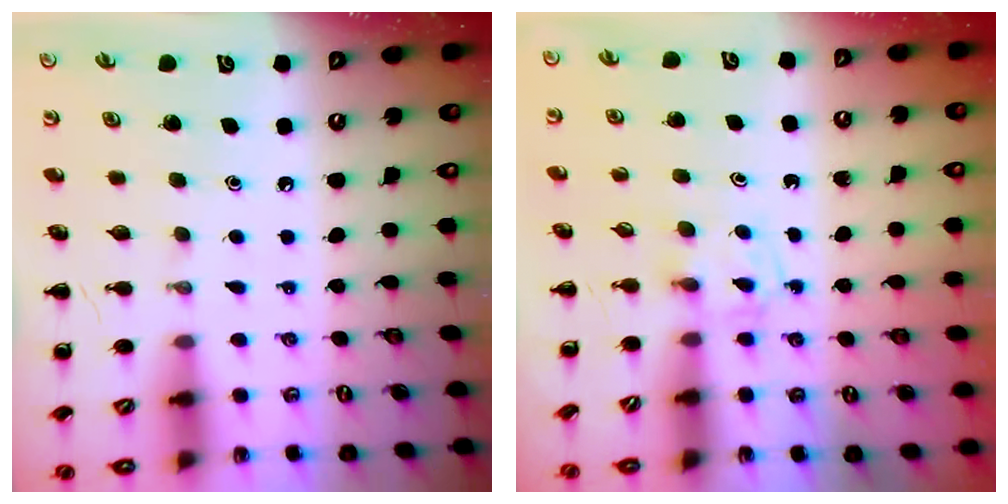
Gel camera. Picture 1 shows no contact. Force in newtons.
{"total": 2.3, "press": 2.0, "slide": 1.0}